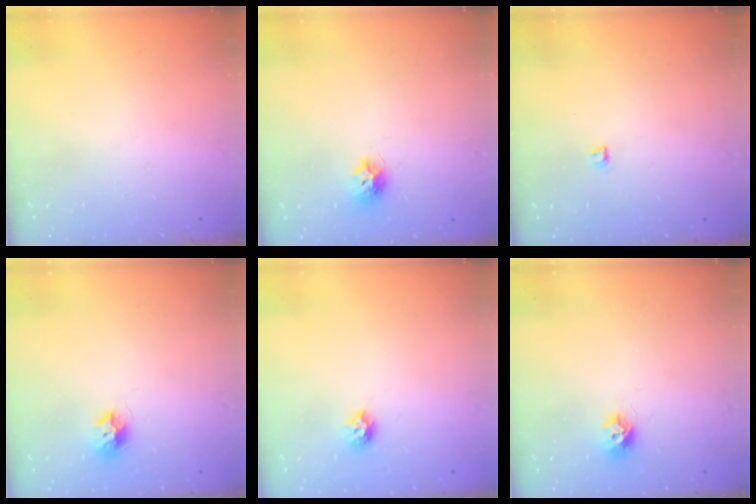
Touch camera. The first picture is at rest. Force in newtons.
{"total": 7.5, "press": 7.5, "slide": 0.7}
{"total": 2.8, "press": 2.8, "slide": 0.4}
{"total": 7.9, "press": 7.9, "slide": 0.4}
{"total": 6.1, "press": 6.0, "slide": 0.9}
{"total": 7.3, "press": 7.3, "slide": 0.3}